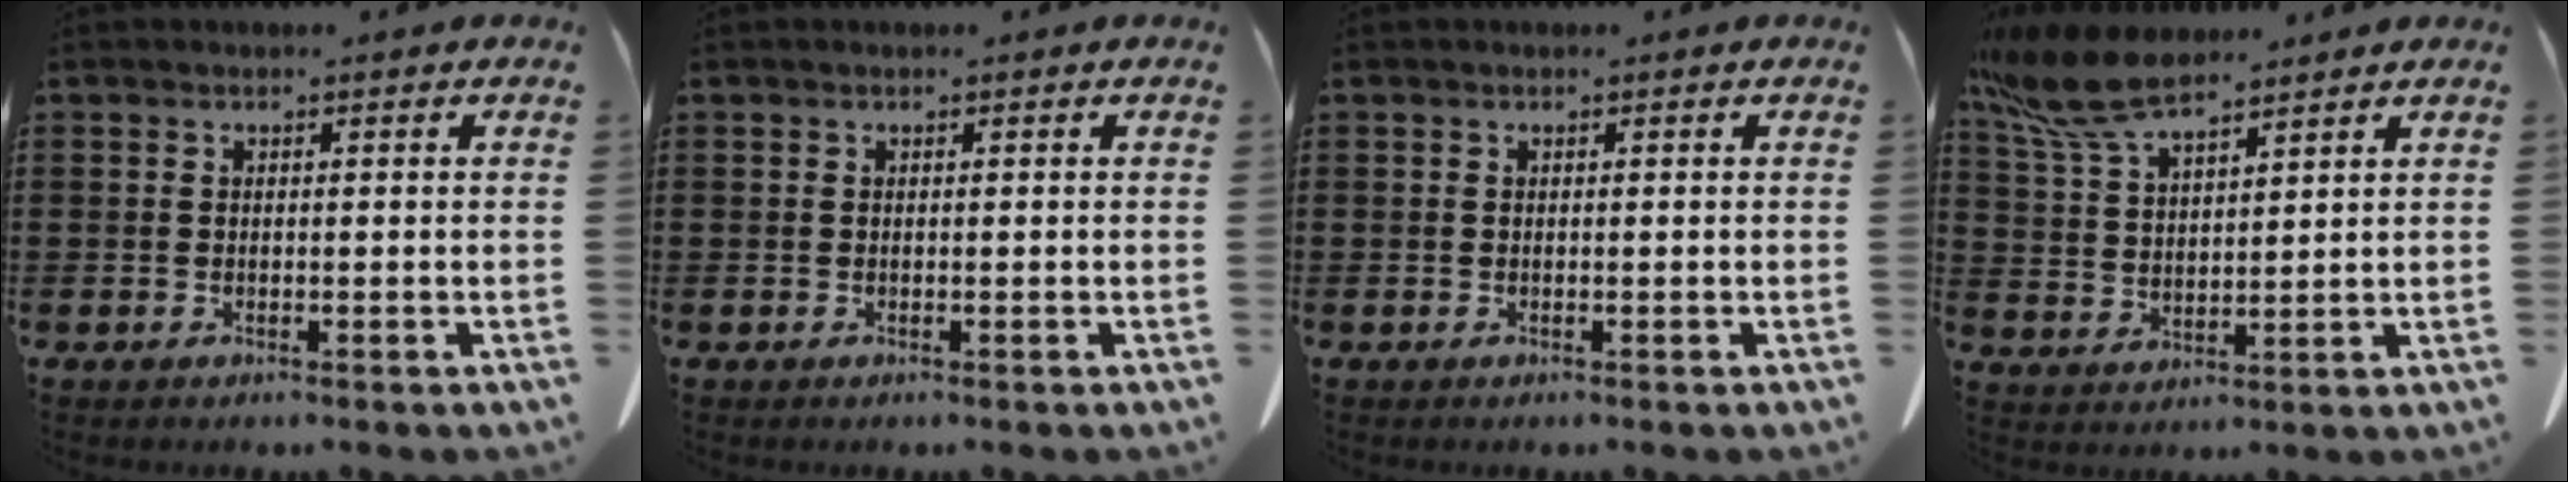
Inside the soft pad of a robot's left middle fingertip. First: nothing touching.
{"total": 0.0}
{"total": 0.0}
{"total": 9.6, "force": [7.2, 2.9, 5.5], "torque": [-0.141, -0.019, 0.134]}